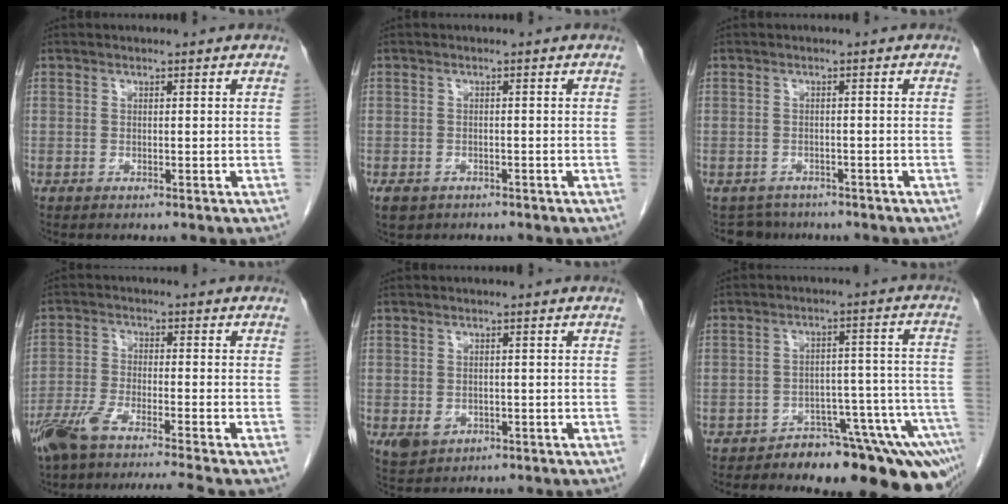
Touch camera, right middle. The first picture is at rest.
{"total": 3.2, "force": [-2.2, 2.1, 1.0], "torque": [-0.020, -0.001, -0.030]}
{"total": 3.1, "force": [-2.6, 1.6, -0.5], "torque": [0.003, 0.000, -0.041]}
{"total": 10.8, "force": [-9.0, -0.6, 6.0], "torque": [-0.103, -0.022, -0.151]}
{"total": 3.2, "force": [-1.0, 2.7, 1.6], "torque": [-0.027, -0.003, -0.002]}
{"total": 15.0, "force": [-12.1, 3.3, 8.1], "torque": [-0.012, 0.047, -0.159]}